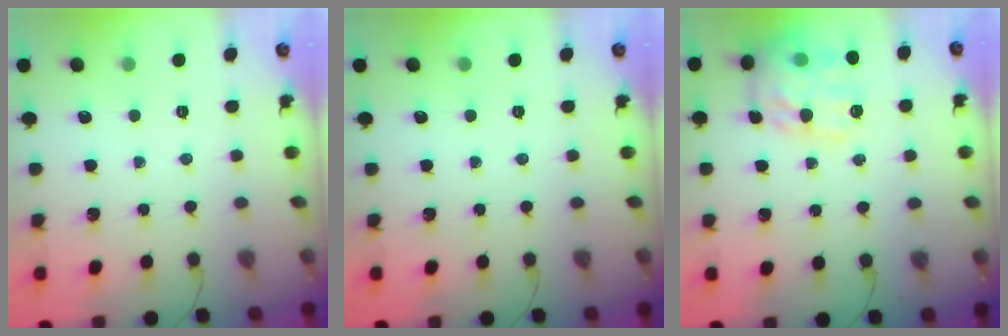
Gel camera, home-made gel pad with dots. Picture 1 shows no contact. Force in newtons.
{"total": 0.0}
{"total": 18.7, "press": 18.6, "slide": 2.3}